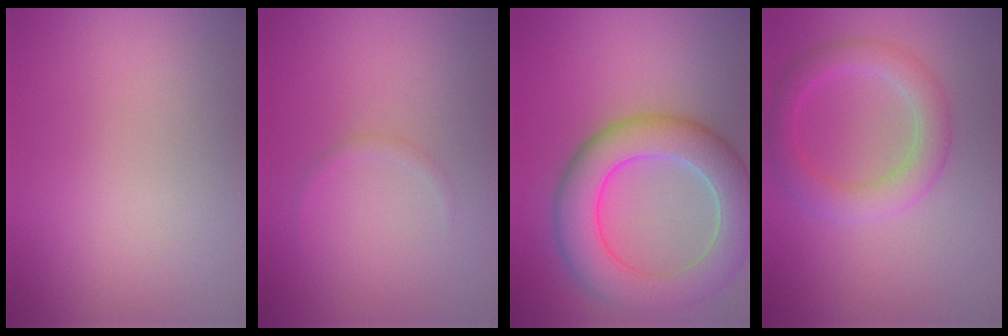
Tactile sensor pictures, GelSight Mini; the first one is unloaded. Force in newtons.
{"total": 0.6, "press": 0.6, "slide": 0.1}
{"total": 8.4, "press": 8.4, "slide": 0.6}
{"total": 3.4, "press": 3.4, "slide": 0.2}